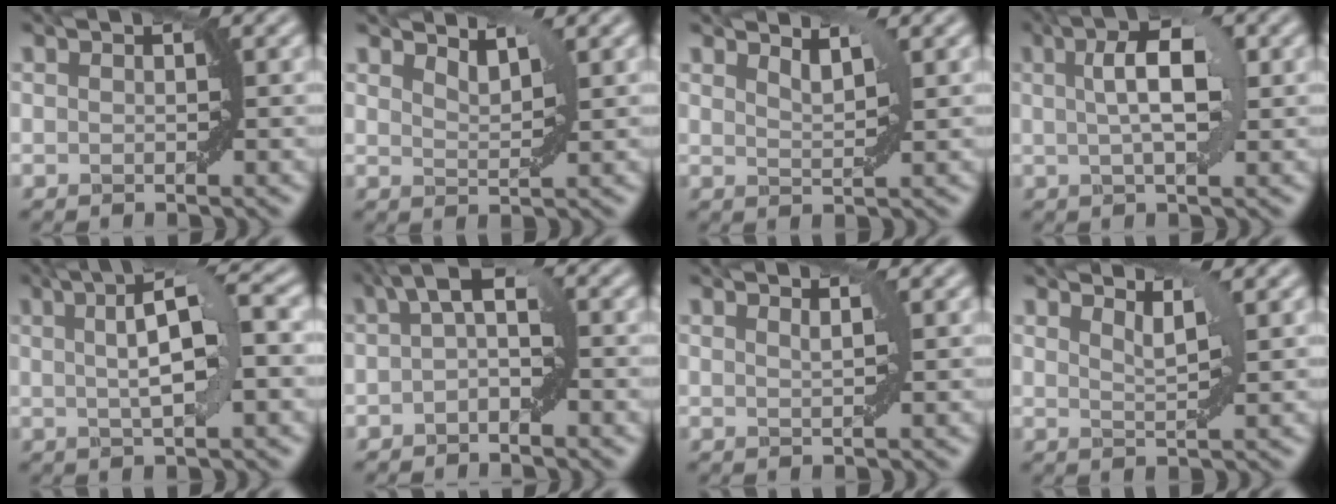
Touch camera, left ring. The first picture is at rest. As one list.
[{"total": 2.0, "force": [1.9, 0.2, 0.6], "torque": [-0.012, -0.005, 0.032]}, {"total": 1.7, "force": [1.6, 0.1, 0.7], "torque": [-0.010, -0.002, 0.028]}, {"total": 5.1, "force": [1.2, 1.5, 4.7], "torque": [-0.075, 0.009, 0.017]}, {"total": 6.5, "force": [1.3, 1.5, 6.2], "torque": [-0.086, 0.013, 0.016]}, {"total": 3.6, "force": [0.1, 1.3, 3.4], "torque": [-0.044, 0.017, -0.010]}, {"total": 1.0, "force": [0.7, 0.2, 0.6], "torque": [-0.004, 0.000, 0.010]}, {"total": 2.0, "force": [1.7, 0.2, 1.1], "torque": [-0.011, -0.005, 0.028]}]